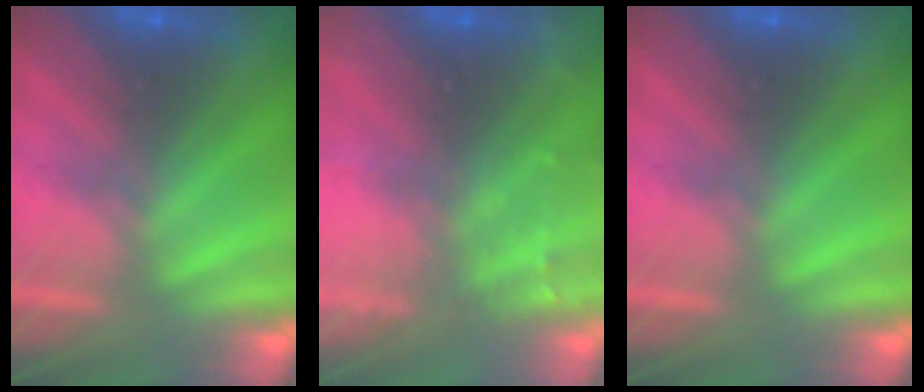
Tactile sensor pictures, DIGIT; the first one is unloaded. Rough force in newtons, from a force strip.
{"total": 8.6}
{"total": 0.0}